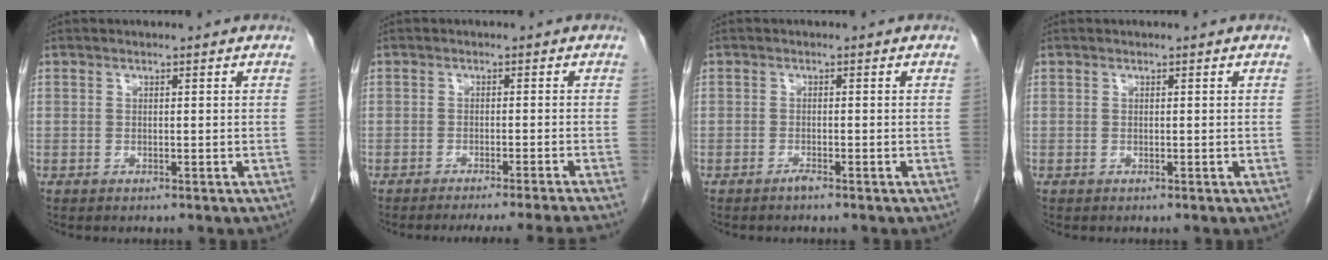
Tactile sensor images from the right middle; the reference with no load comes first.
{"total": 9.8, "force": [-8.8, -2.5, 3.5], "torque": [-0.017, -0.022, -0.117]}
{"total": 0.9, "force": [-0.8, -0.1, 0.4], "torque": [-0.010, 0.000, -0.013]}
{"total": 0.0}